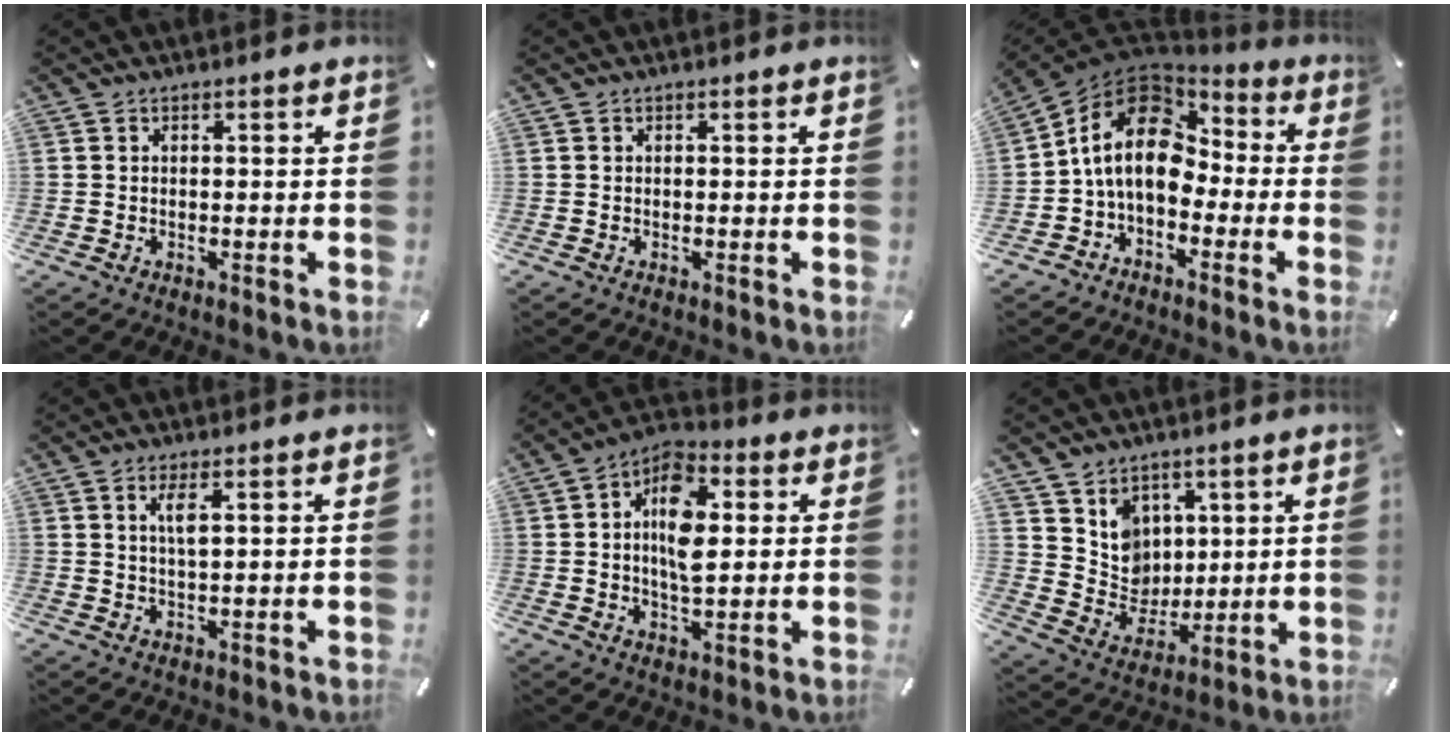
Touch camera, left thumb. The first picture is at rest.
{"total": 0.0}
{"total": 13.5, "force": [-0.3, 9.9, 9.1], "torque": [-0.205, 0.019, -0.011]}
{"total": 3.2, "force": [1.2, 0.7, 2.9], "torque": [-0.064, 0.003, 0.018]}
{"total": 11.3, "force": [1.4, 6.8, 9.0], "torque": [-0.161, 0.000, 0.019]}
{"total": 9.5, "force": [4.6, 8.2, 1.0], "torque": [-0.039, -0.045, 0.098]}